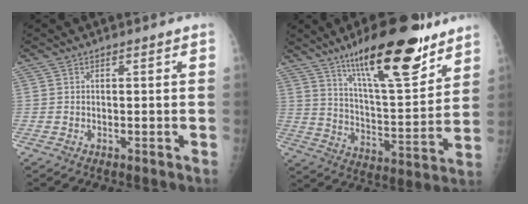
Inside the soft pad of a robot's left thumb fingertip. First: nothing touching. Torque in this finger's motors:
{"motor_torque": [1.07, -0.11, 1.63, -1.13, 0.34]}